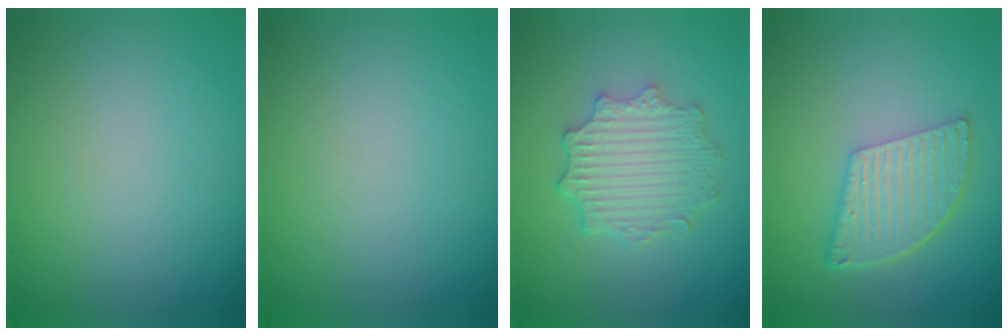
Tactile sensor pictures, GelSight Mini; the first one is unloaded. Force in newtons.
{"total": 0.0}
{"total": 4.6, "press": 3.7, "slide": 2.7}
{"total": 5.5, "press": 3.8, "slide": 4.0}